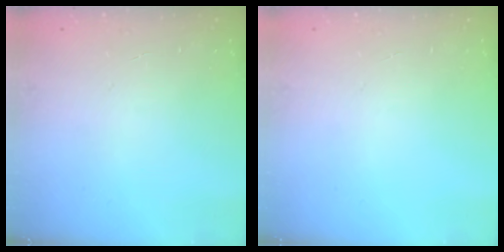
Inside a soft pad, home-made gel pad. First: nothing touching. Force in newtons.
{"total": 0.0}